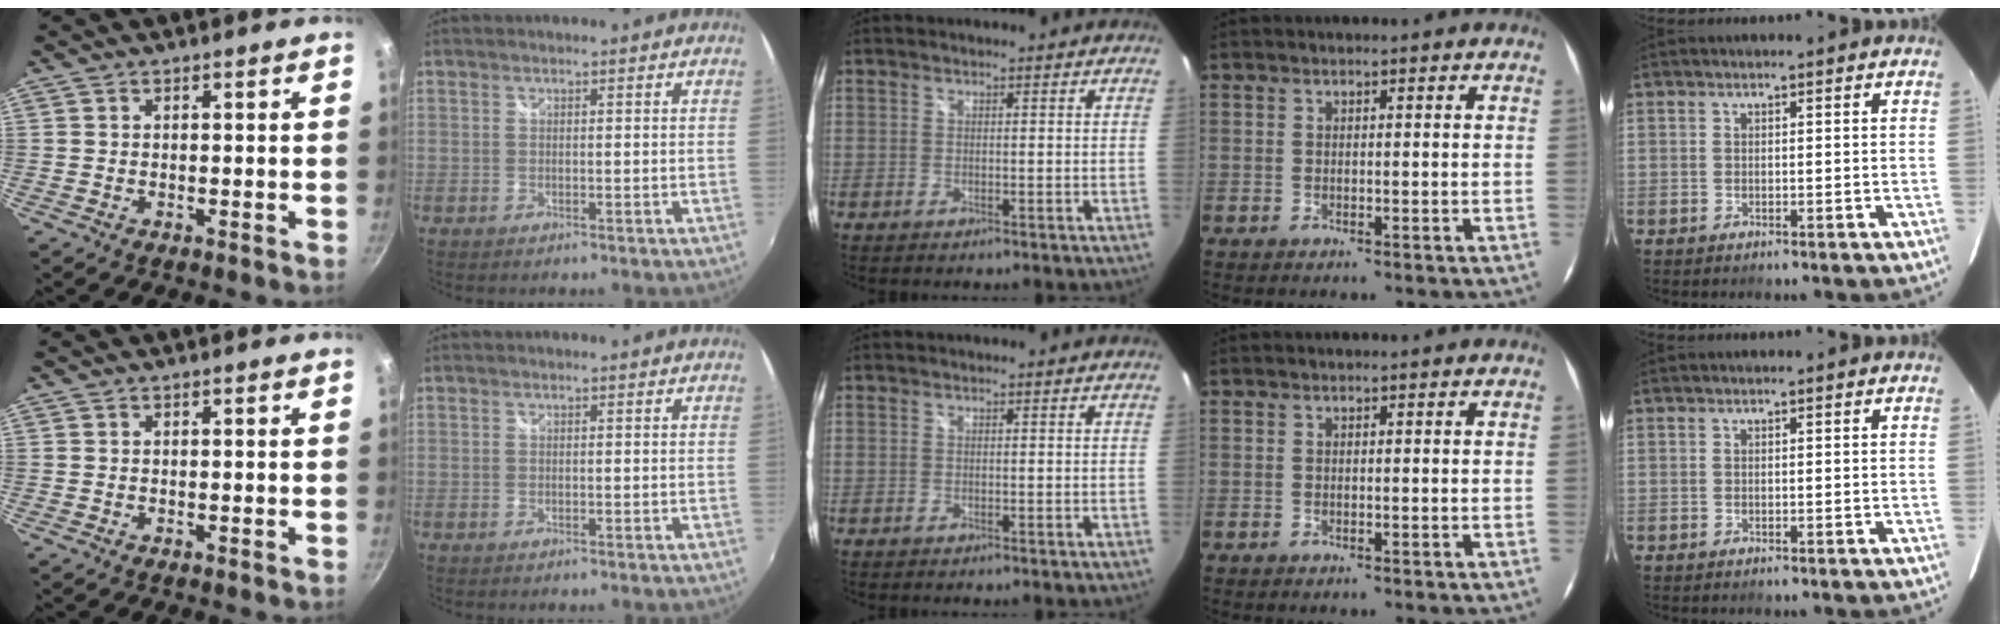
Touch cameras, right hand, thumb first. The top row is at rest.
{}